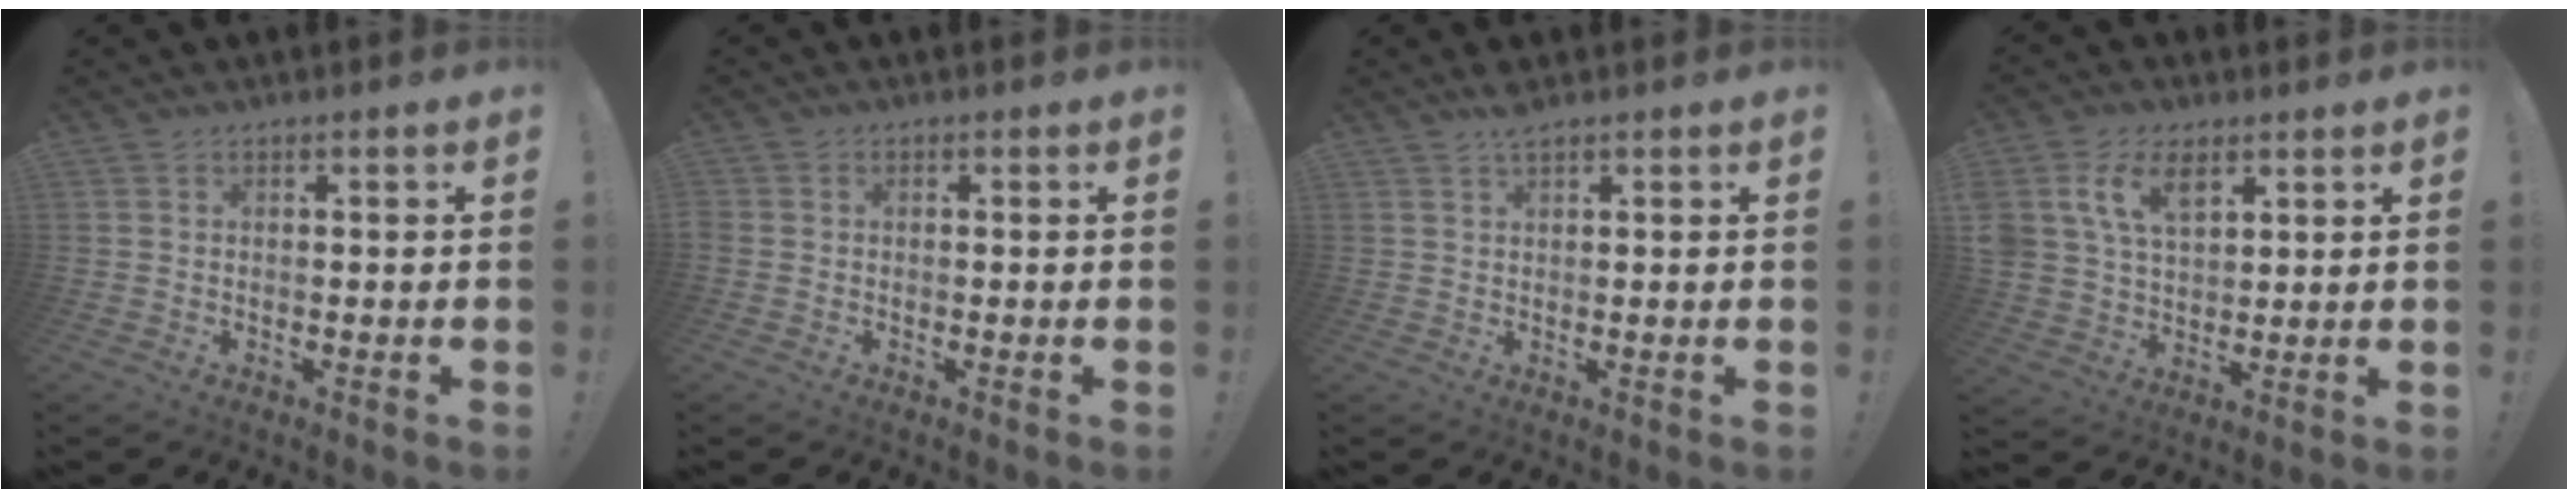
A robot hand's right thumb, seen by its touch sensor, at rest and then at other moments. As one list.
[{"total": 0.6, "force": [-0.1, 0.6, 0.0], "torque": [-0.005, 0.005, -0.001]}, {"total": 2.7, "force": [2.2, 0.6, 1.4], "torque": [-0.022, -0.011, 0.038]}, {"total": 11.9, "force": [6.2, 7.5, 6.8], "torque": [-0.130, -0.018, 0.119]}]